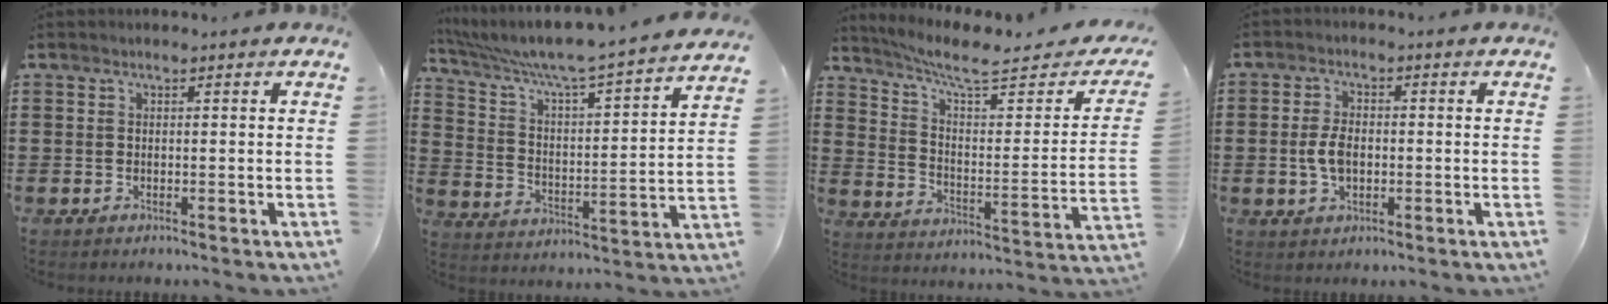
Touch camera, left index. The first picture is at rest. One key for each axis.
{"total": 6.3, "fx": 5.6, "fy": -0.5, "fz": 2.8, "tx": -0.079, "ty": -0.051, "tz": 0.087}
{"total": 8.2, "fx": 6.3, "fy": 1.0, "fz": 5.0, "tx": -0.115, "ty": -0.039, "tz": 0.103}
{"total": 4.6, "fx": -0.4, "fy": 2.6, "fz": 3.8, "tx": -0.092, "ty": -0.001, "tz": -0.014}